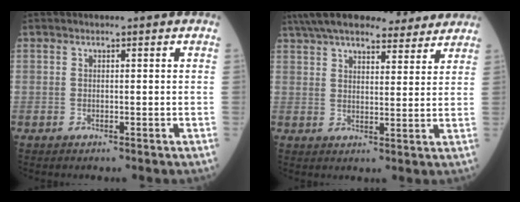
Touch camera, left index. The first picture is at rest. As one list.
[{"total": 19.9, "force": [17.1, 5.0, 8.9], "torque": [-0.154, 0.048, 0.242]}]